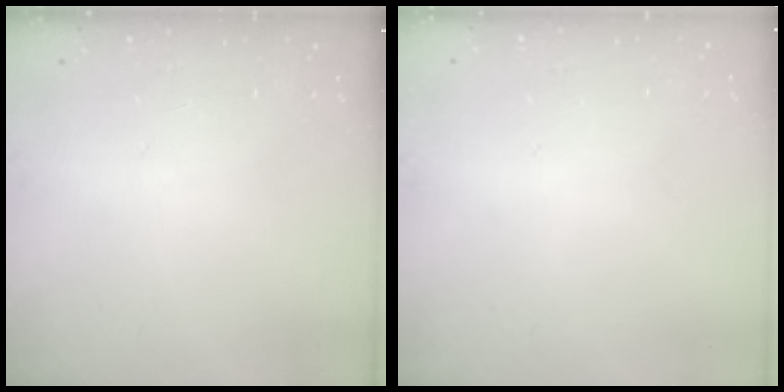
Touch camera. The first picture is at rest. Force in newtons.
{"total": 0.0}